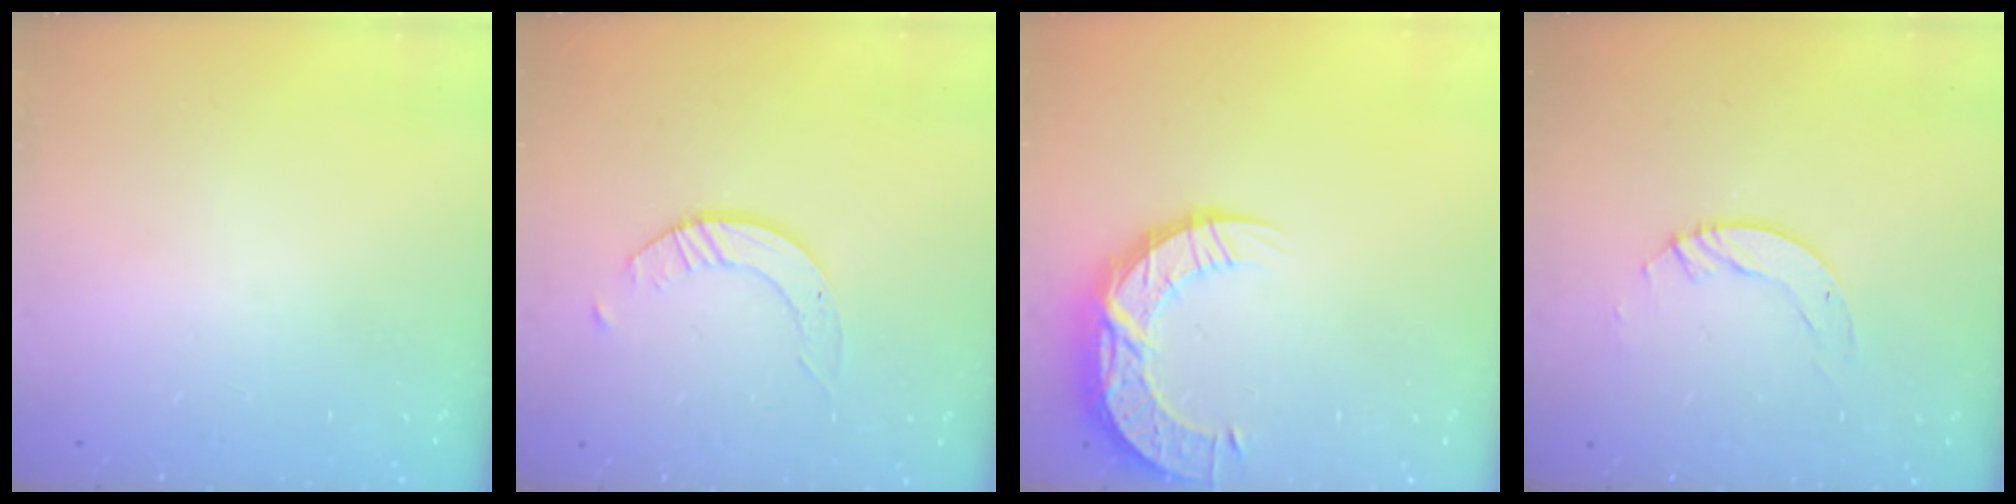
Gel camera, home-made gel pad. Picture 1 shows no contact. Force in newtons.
{"total": 2.9, "press": 2.9, "slide": 0.3}
{"total": 12.8, "press": 12.8, "slide": 0.9}
{"total": 4.1, "press": 4.1, "slide": 0.4}